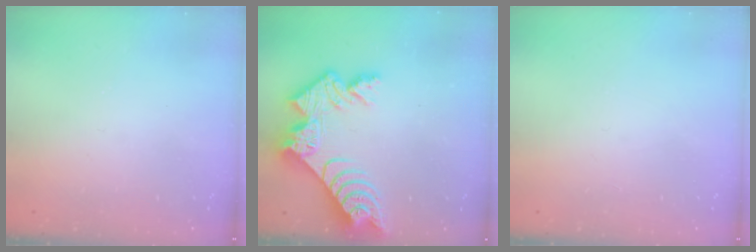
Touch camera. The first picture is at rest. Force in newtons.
{"total": 12.9, "press": 12.9, "slide": 1.0}
{"total": 0.0}